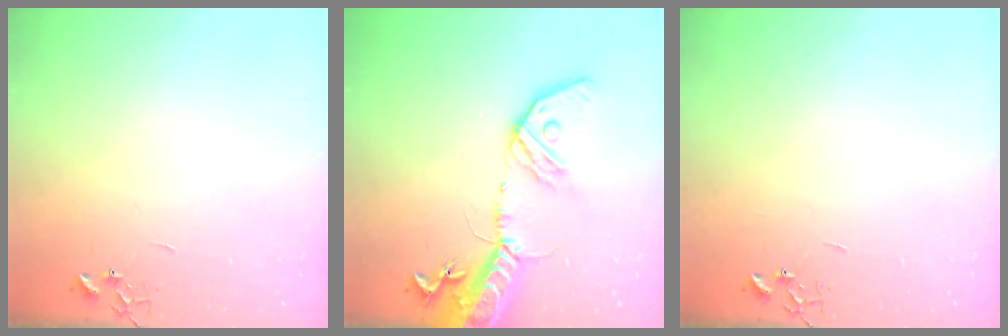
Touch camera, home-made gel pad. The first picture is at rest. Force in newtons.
{"total": 20.5, "press": 20.0, "slide": 4.4}
{"total": 0.0}